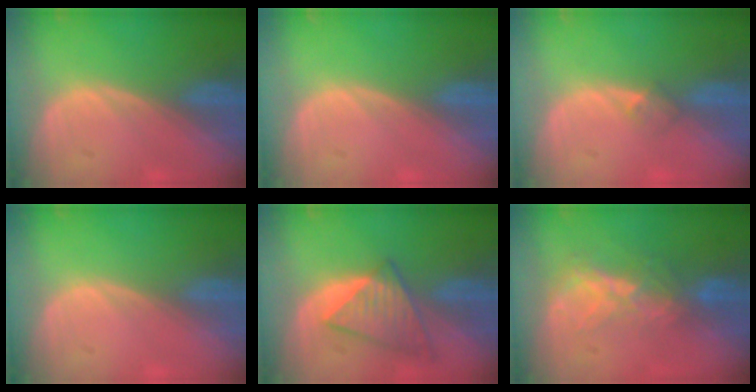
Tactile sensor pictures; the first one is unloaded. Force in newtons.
{"total": 0.0}
{"total": 2.0, "press": 1.6, "slide": 1.1}
{"total": 0.0}
{"total": 6.5, "press": 6.5, "slide": 0.7}
{"total": 6.7, "press": 5.9, "slide": 3.2}